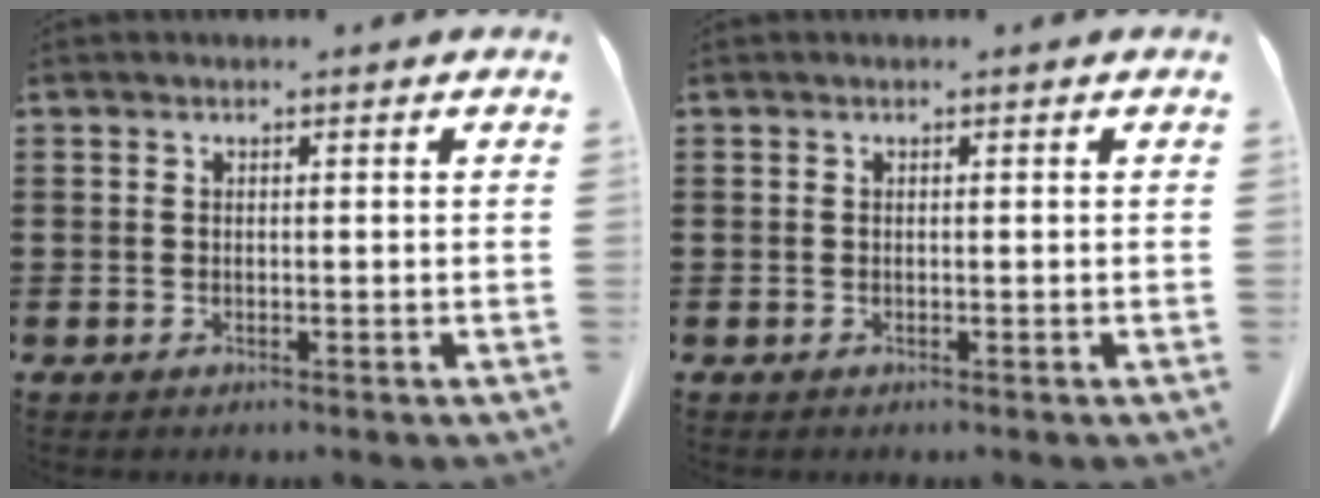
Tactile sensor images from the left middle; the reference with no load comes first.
{"total": 0.0}